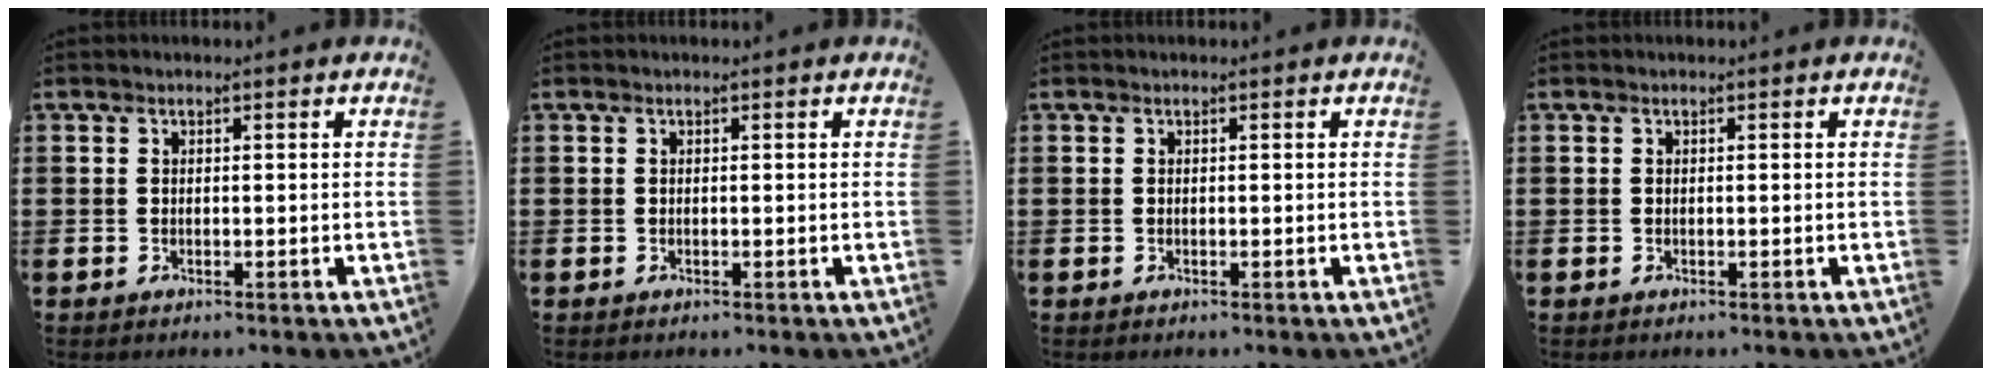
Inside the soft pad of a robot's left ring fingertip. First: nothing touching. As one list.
[{"total": 0.0}, {"total": 0.0}, {"total": 0.0}]